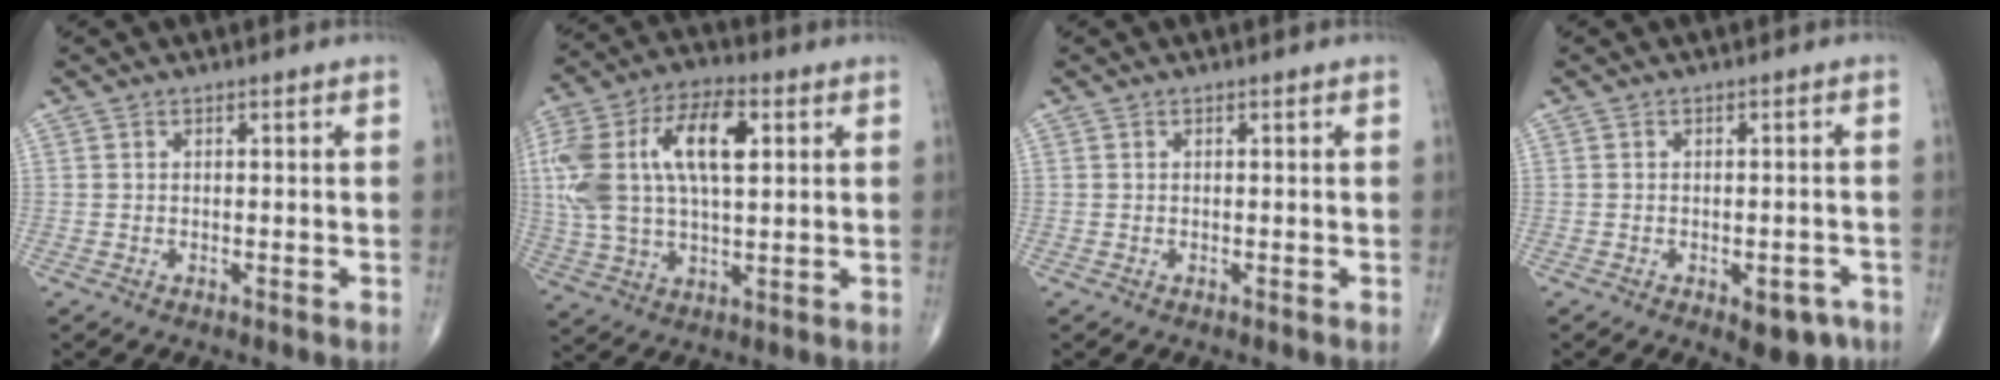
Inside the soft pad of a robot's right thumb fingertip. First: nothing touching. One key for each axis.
{"total": 20.9, "fx": 4.7, "fy": 10.5, "fz": 17.5, "tx": -0.362, "ty": 0.020, "tz": 0.079}
{"total": 0.0}
{"total": 6.3, "fx": -3.4, "fy": 3.3, "fz": 4.1, "tx": -0.028, "ty": 0.021, "tz": -0.036}